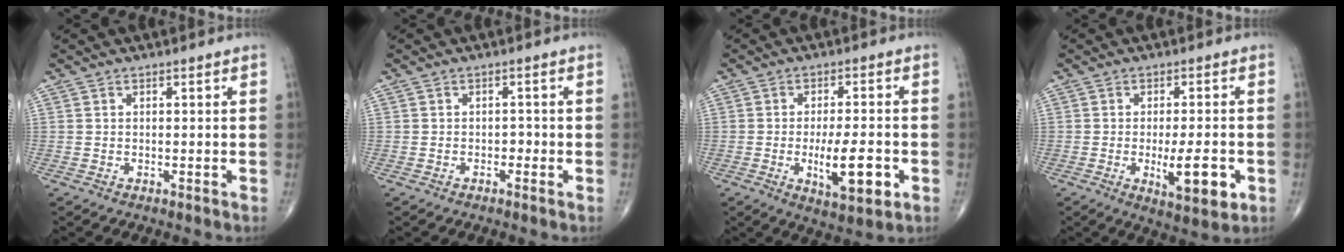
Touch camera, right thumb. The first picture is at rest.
{"total": 1.1, "force": [-0.5, 0.8, 0.6], "torque": [-0.002, 0.004, -0.012]}
{"total": 10.0, "force": [-2.6, 3.3, 9.0], "torque": [-0.139, -0.001, -0.036]}
{"total": 9.3, "force": [-2.5, 2.9, 8.5], "torque": [-0.119, -0.010, -0.031]}